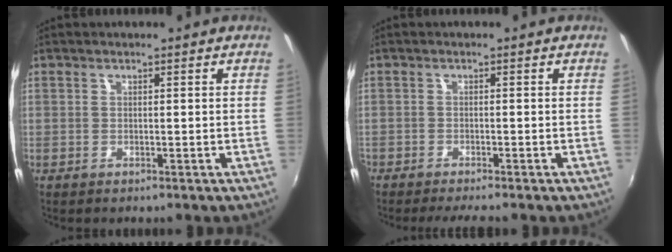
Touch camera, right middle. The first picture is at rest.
{"total": 3.9, "force": [-3.5, 0.1, 1.8], "torque": [-0.045, -0.010, -0.057]}